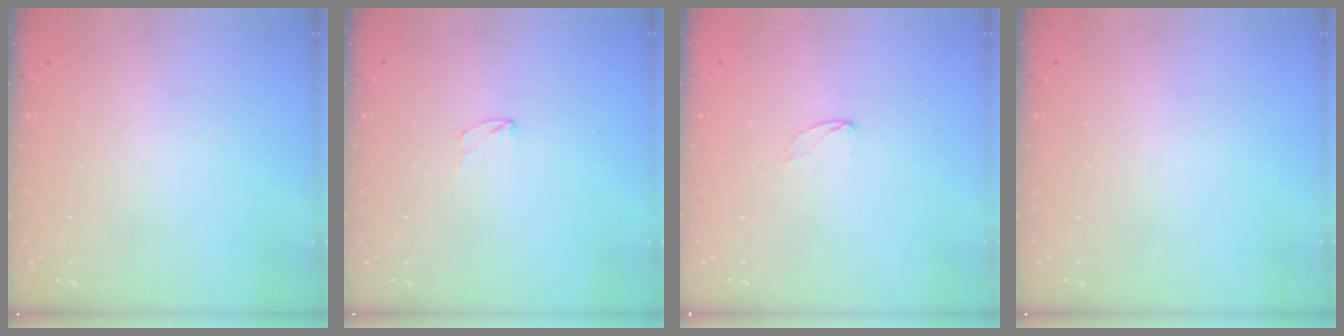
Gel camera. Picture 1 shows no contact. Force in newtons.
{"total": 4.2, "press": 4.2, "slide": 0.4}
{"total": 4.0, "press": 4.0, "slide": 0.4}
{"total": 0.0}